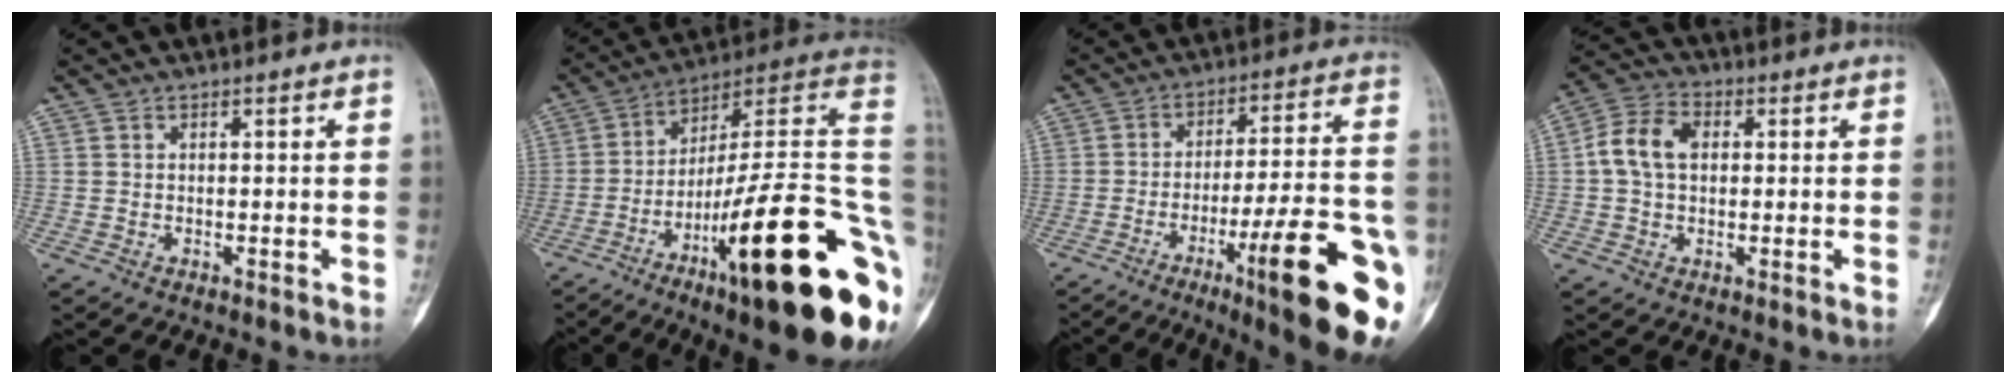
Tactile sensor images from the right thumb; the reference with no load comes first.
{"total": 31.5, "force": [-8.2, 6.2, 29.8], "torque": [-0.348, 0.049, -0.133]}
{"total": 22.7, "force": [-9.3, 3.8, 20.4], "torque": [-0.235, 0.031, -0.130]}
{"total": 8.4, "force": [0.9, 5.9, 5.9], "torque": [-0.109, 0.023, 0.009]}